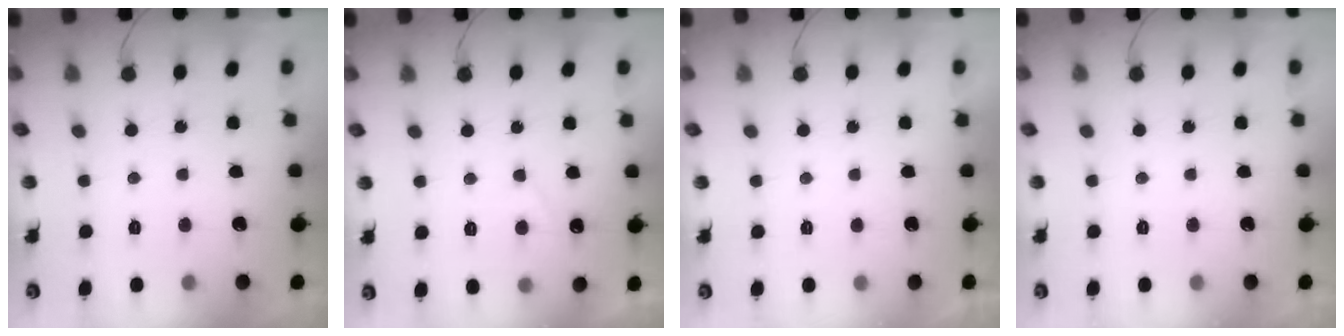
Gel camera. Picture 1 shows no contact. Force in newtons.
{"total": 2.9, "press": 2.9, "slide": 0.5}
{"total": 2.3, "press": 2.3, "slide": 0.4}
{"total": 0.0}